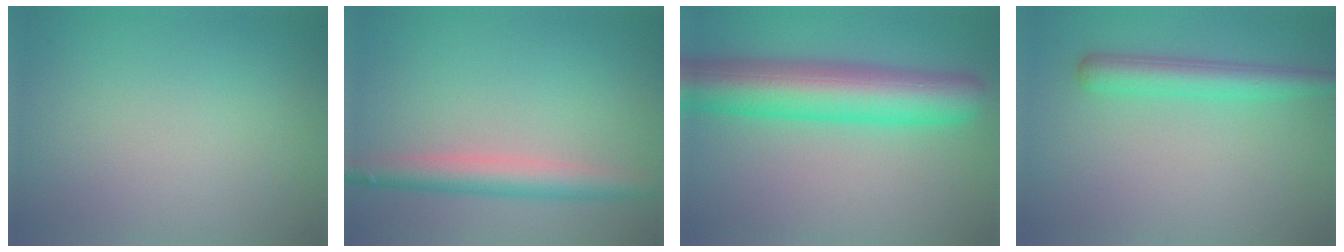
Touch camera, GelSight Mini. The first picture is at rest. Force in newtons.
{"total": 3.9, "press": 3.9, "slide": 0.3}
{"total": 9.4, "press": 9.4, "slide": 0.2}
{"total": 3.4, "press": 3.4, "slide": 0.2}